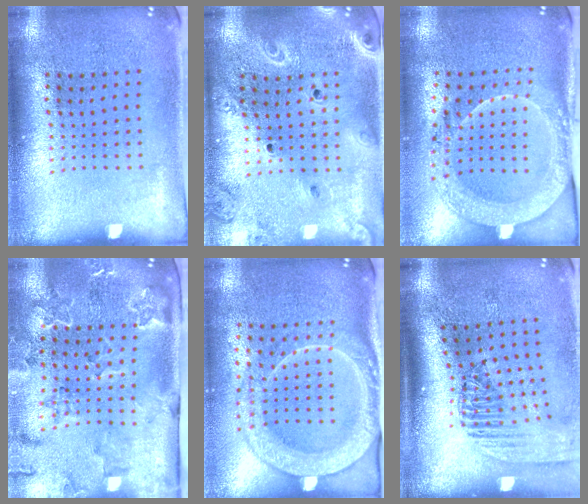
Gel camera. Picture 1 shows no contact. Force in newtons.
{"total": 2.1, "press": 1.9, "slide": 0.9}
{"total": 2.1, "press": 2.1, "slide": 0.4}
{"total": 2.3, "press": 2.3, "slide": 0.1}
{"total": 2.4, "press": 2.2, "slide": 1.1}
{"total": 2.4, "press": 1.8, "slide": 1.5}